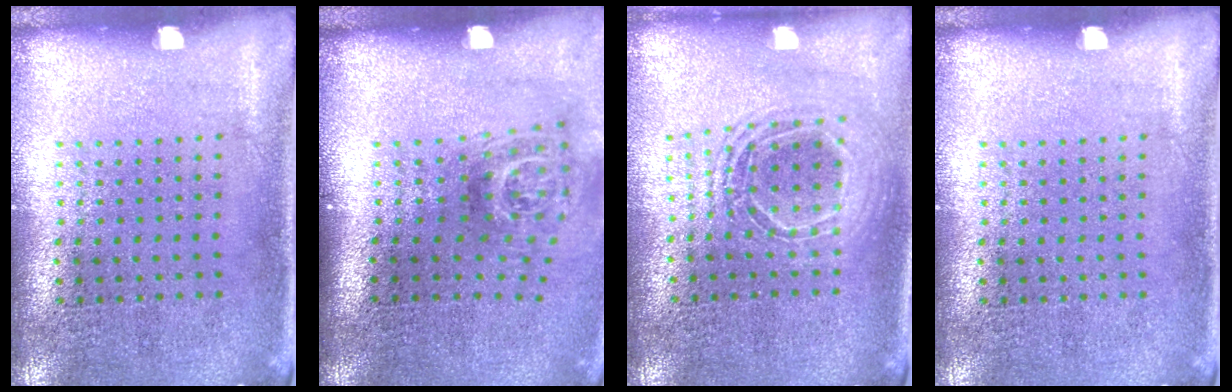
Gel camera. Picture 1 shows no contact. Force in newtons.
{"total": 1.8, "press": 1.2, "slide": 1.3}
{"total": 1.7, "press": 1.4, "slide": 0.9}
{"total": 0.0}